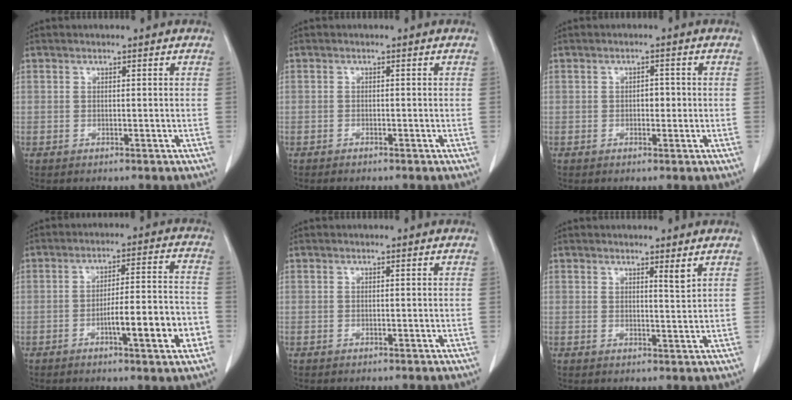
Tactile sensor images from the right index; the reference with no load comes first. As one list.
[{"total": 0.6, "force": [-0.6, 0.1, 0.2], "torque": [-0.008, -0.001, -0.006]}, {"total": 1.8, "force": [-0.2, 1.1, 1.4], "torque": [-0.018, 0.004, -0.003]}, {"total": 10.9, "force": [-4.0, 1.1, 10.1], "torque": [-0.149, 0.010, -0.056]}, {"total": 0.0}, {"total": 1.9, "force": [1.5, -0.2, 1.2], "torque": [-0.020, -0.012, 0.025]}]